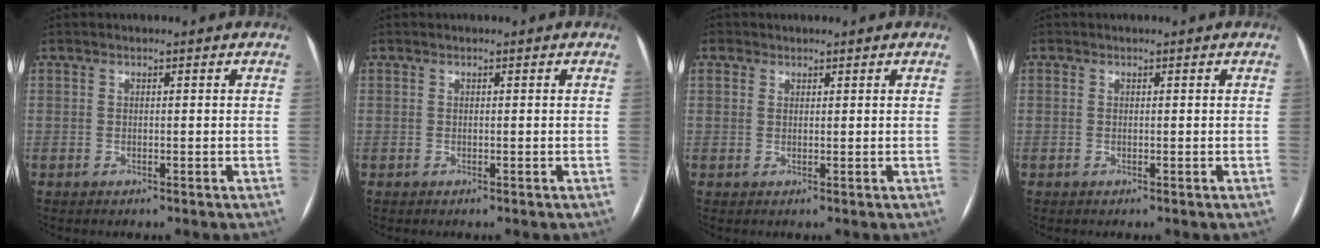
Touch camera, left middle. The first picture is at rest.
{"total": 0.0}
{"total": 13.9, "force": [10.4, 8.1, 4.3], "torque": [-0.136, 0.044, 0.199]}
{"total": 0.0}